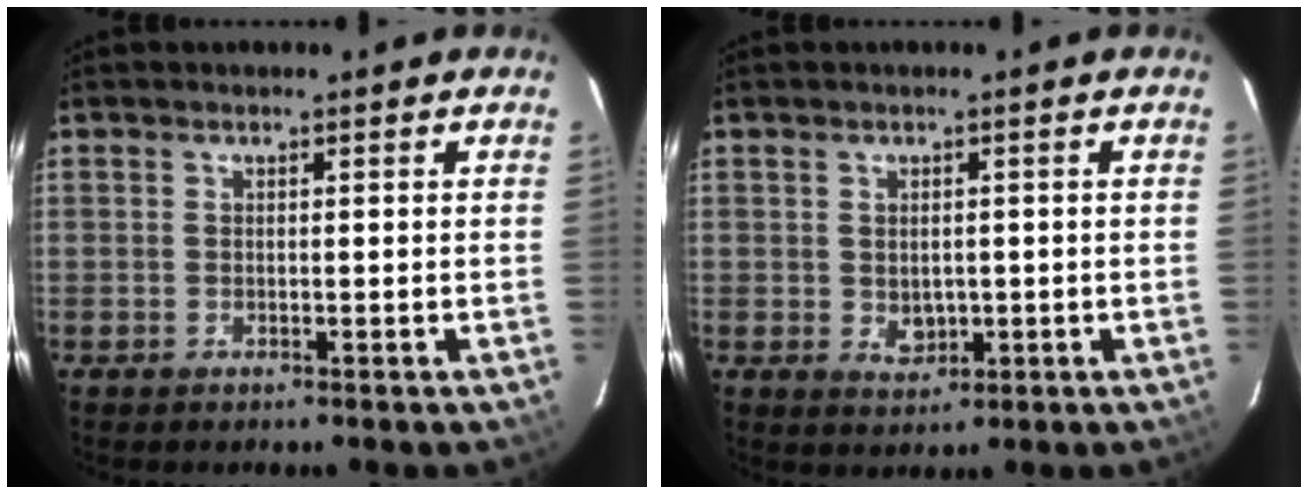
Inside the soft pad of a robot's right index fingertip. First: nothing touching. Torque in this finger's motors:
{"motor_torque": [0.48, 0.14, 0.18, 0.04]}